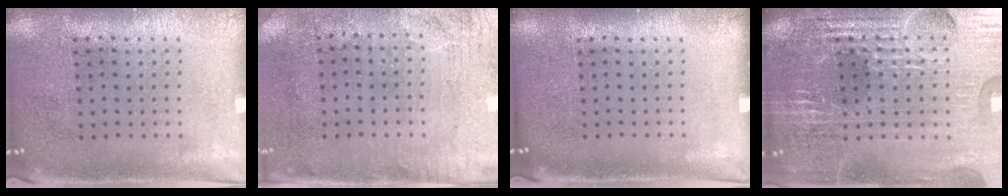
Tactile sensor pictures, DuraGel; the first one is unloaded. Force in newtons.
{"total": 3.5, "press": 2.8, "slide": 2.0}
{"total": 0.0}
{"total": 5.0, "press": 4.7, "slide": 1.7}